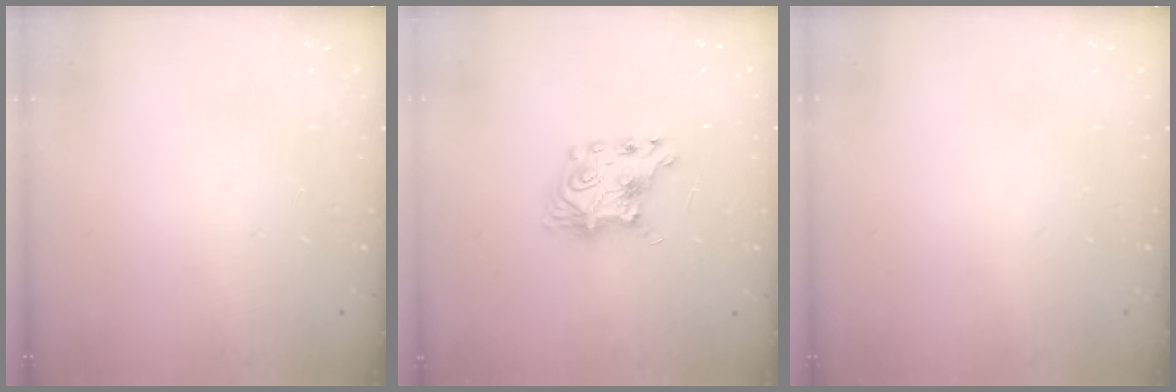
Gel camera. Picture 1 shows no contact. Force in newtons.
{"total": 8.2, "press": 8.1, "slide": 0.8}
{"total": 0.0}